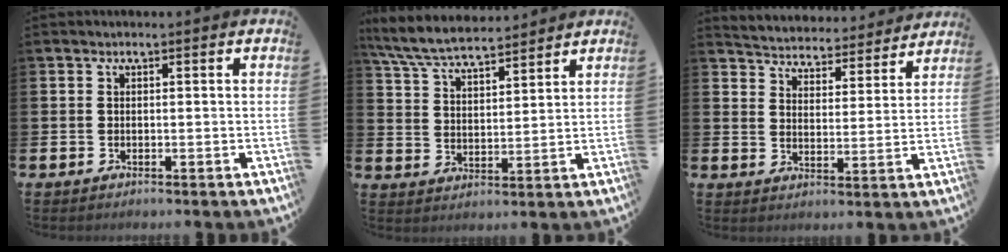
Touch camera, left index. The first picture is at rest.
{"total": 7.2, "force": [6.8, 1.0, 2.0], "torque": [-0.068, -0.030, 0.124]}
{"total": 4.8, "force": [4.7, 0.8, -0.3], "torque": [-0.016, -0.043, 0.079]}